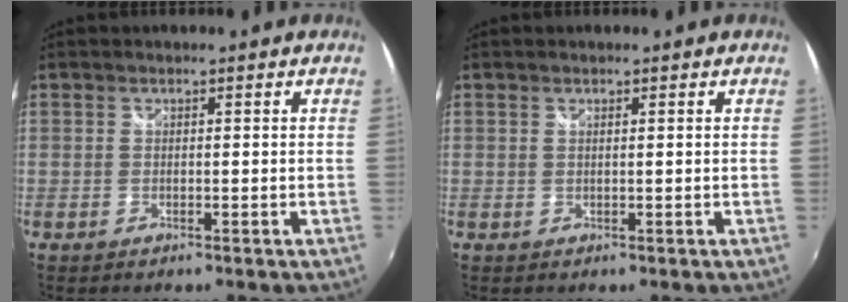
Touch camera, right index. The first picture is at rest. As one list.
[{"total": 0.0}]